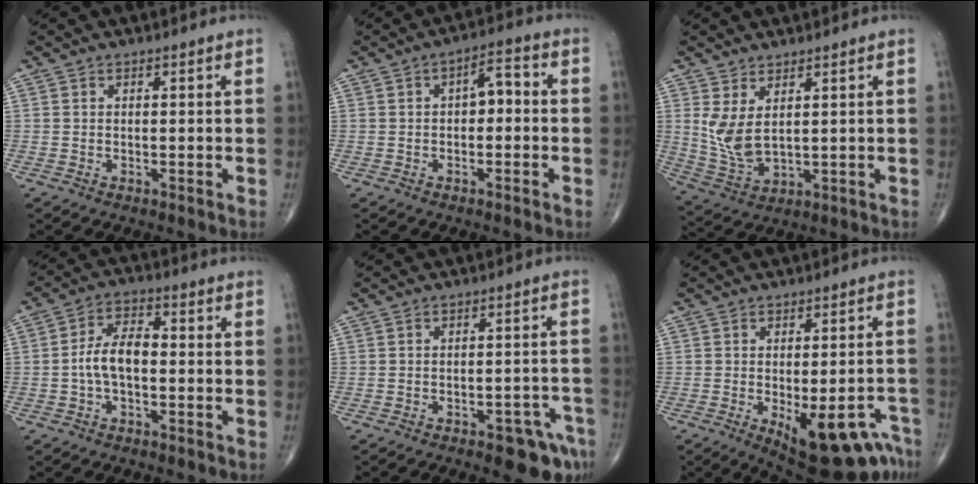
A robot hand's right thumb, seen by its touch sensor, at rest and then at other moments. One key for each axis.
{"total": 5.1, "fx": 0.0, "fy": 2.7, "fz": 4.3, "tx": -0.049, "ty": 0.021, "tz": -0.012}
{"total": 7.3, "fx": 2.3, "fy": 3.4, "fz": 6.0, "tx": -0.126, "ty": -0.022, "tz": 0.061}
{"total": 7.1, "fx": -1.0, "fy": 3.8, "fz": 5.9, "tx": -0.111, "ty": 0.026, "tz": -0.025}
{"total": 7.9, "fx": -4.8, "fy": 2.9, "fz": 5.5, "tx": -0.051, "ty": 0.033, "tz": -0.053}
{"total": 15.1, "fx": -7.8, "fy": 5.8, "fz": 11.6, "tx": -0.092, "ty": 0.025, "tz": -0.090}